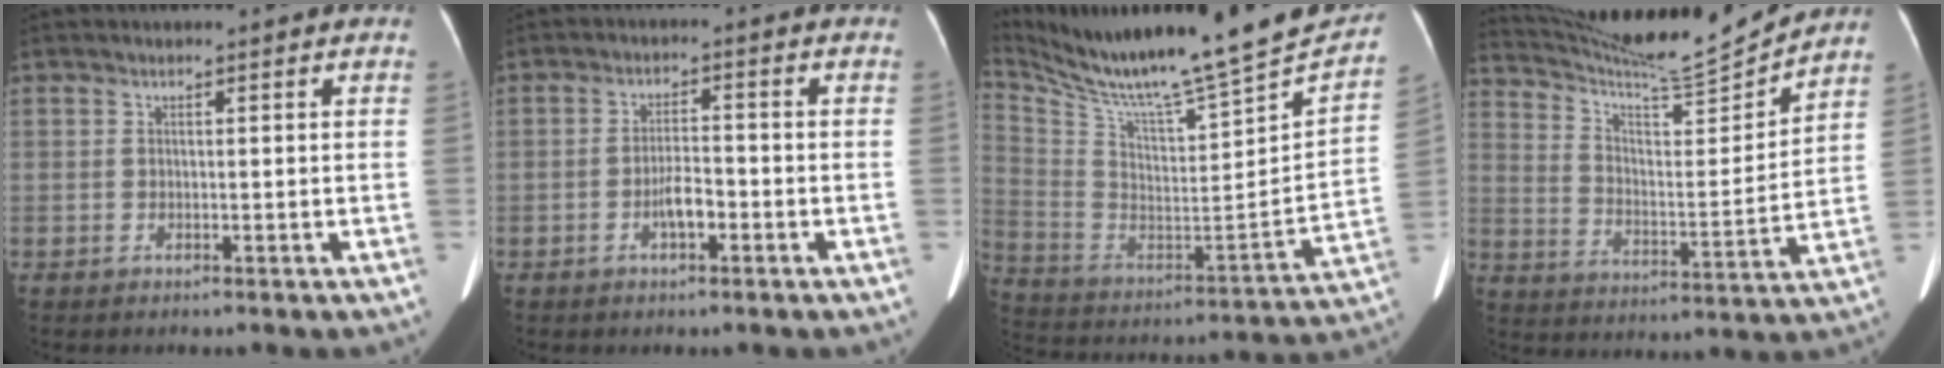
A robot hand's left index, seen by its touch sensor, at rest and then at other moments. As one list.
[{"total": 3.3, "force": [-1.6, 1.0, 2.8], "torque": [-0.051, 0.003, -0.029]}, {"total": 28.9, "force": [25.2, 1.8, 14.1], "torque": [-0.258, -0.081, 0.375]}, {"total": 16.0, "force": [15.5, -1.0, 3.9], "torque": [-0.081, -0.032, 0.248]}]